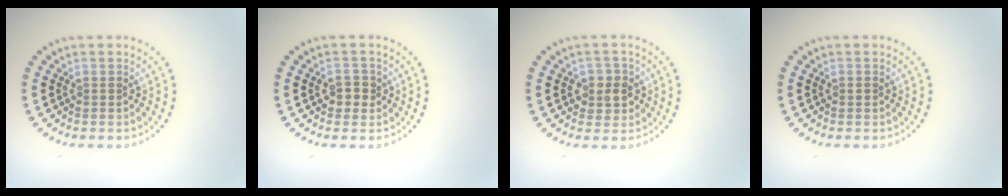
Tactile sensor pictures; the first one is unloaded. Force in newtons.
{"total": 2.0, "press": 1.9, "slide": 0.6}
{"total": 2.2, "press": 2.1, "slide": 0.6}
{"total": 0.5, "press": 0.5, "slide": 0.2}